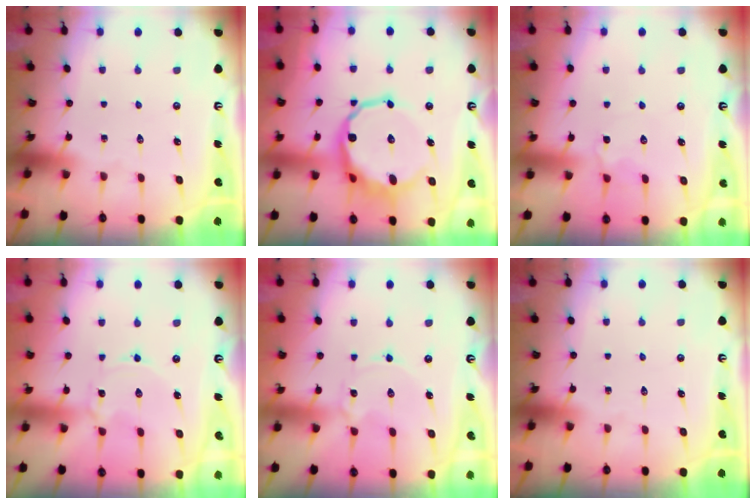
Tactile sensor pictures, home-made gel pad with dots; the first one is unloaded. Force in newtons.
{"total": 11.0, "press": 10.4, "slide": 3.8}
{"total": 3.1, "press": 3.0, "slide": 0.7}
{"total": 1.0, "press": 1.0, "slide": 0.2}
{"total": 2.2, "press": 2.2, "slide": 0.3}
{"total": 0.0}